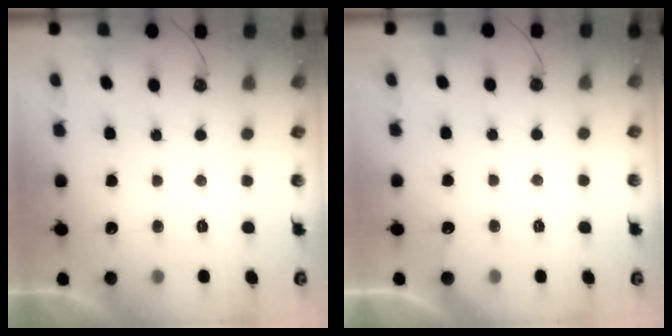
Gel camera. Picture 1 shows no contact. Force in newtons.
{"total": 2.3, "press": 2.3, "slide": 0.3}